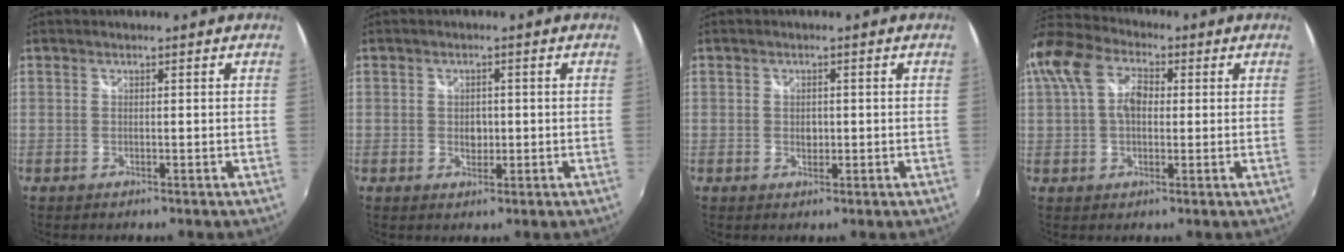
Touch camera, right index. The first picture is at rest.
{"total": 2.7, "force": [-0.2, 2.1, 1.6], "torque": [-0.024, 0.000, -0.004]}
{"total": 1.8, "force": [-0.1, 1.4, 1.1], "torque": [-0.017, 0.000, -0.002]}
{"total": 13.9, "force": [2.6, 9.6, 9.7], "torque": [-0.209, 0.034, 0.041]}